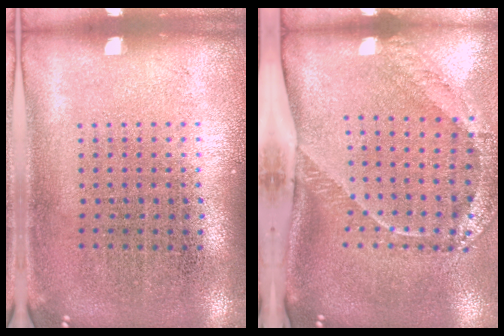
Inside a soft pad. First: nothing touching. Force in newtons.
{"total": 2.7, "press": 1.8, "slide": 2.0}